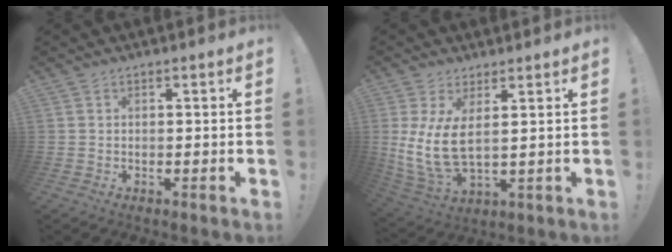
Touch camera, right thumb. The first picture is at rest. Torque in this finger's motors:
{"motor_torque": [0.24, 0.24, 0.12, 0.12, 0.08]}